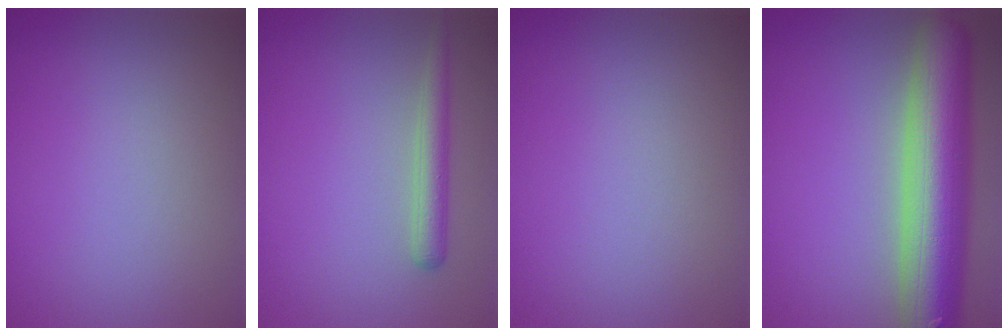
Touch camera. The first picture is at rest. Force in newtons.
{"total": 2.2, "press": 2.2, "slide": 0.1}
{"total": 0.0}
{"total": 10.8, "press": 10.8, "slide": 0.6}